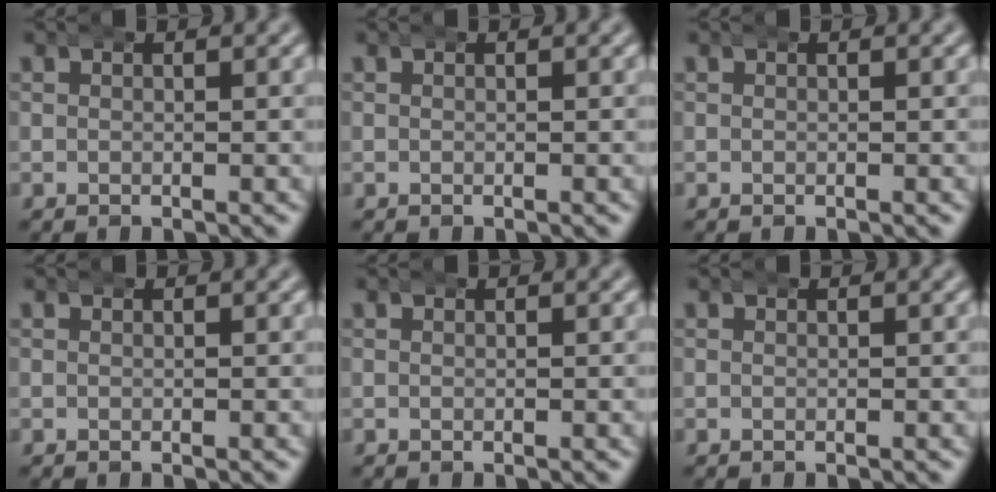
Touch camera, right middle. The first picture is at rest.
{"total": 0.0}
{"total": 0.0}
{"total": 0.0}
{"total": 0.0}
{"total": 0.0}